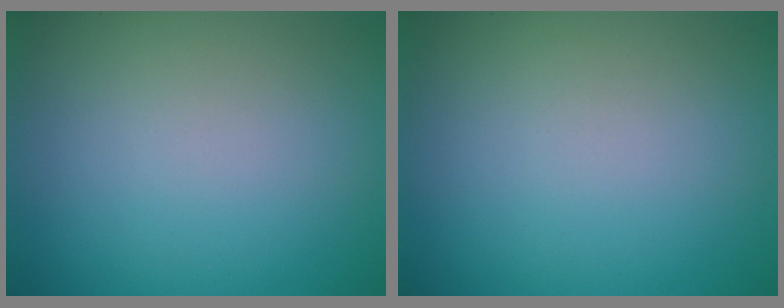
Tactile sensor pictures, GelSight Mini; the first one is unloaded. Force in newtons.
{"total": 0.0}